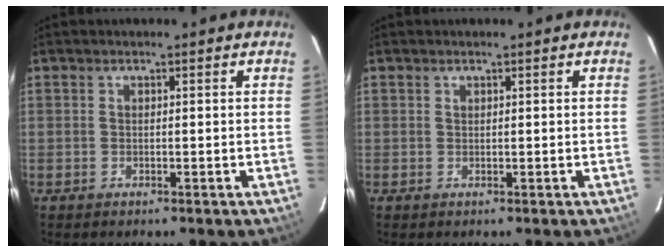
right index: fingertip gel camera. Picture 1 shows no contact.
{"total": 0.0}